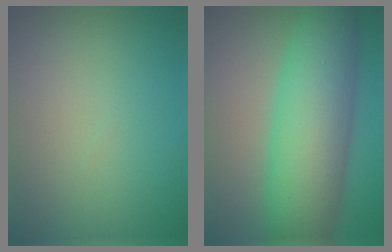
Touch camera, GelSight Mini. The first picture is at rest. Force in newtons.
{"total": 9.6, "press": 9.6, "slide": 0.1}